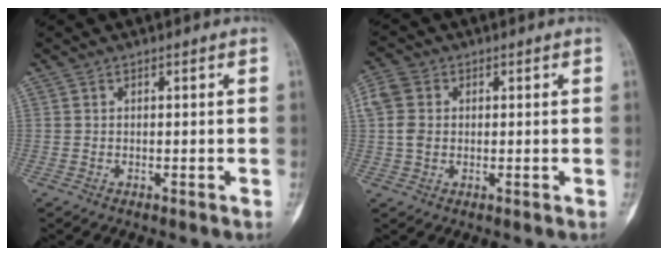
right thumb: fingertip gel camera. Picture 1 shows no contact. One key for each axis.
{"total": 5.4, "fx": 0.7, "fy": 4.4, "fz": 3.1, "tx": -0.070, "ty": 0.009, "tz": 0.009}